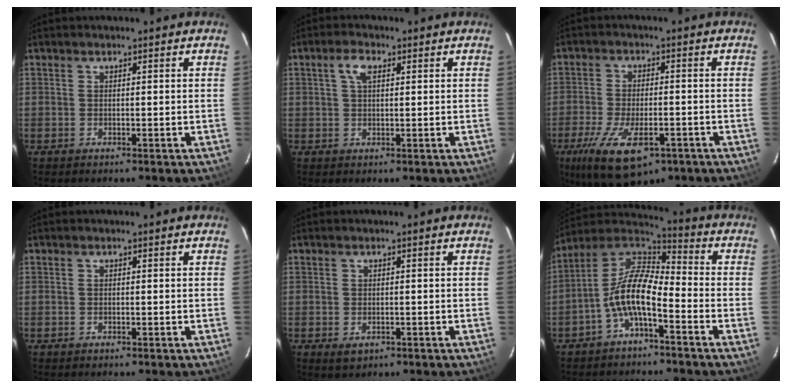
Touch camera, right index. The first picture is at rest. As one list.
[{"total": 3.4, "force": [1.3, 1.7, 2.6], "torque": [-0.050, 0.011, 0.025]}, {"total": 14.6, "force": [-7.9, 6.0, 10.7], "torque": [-0.222, -0.040, -0.124]}, {"total": 0.0}, {"total": 2.7, "force": [-1.0, 1.9, 1.6], "torque": [-0.029, -0.006, -0.011]}, {"total": 10.3, "force": [-4.7, 3.7, 8.4], "torque": [-0.177, 0.015, -0.094]}]